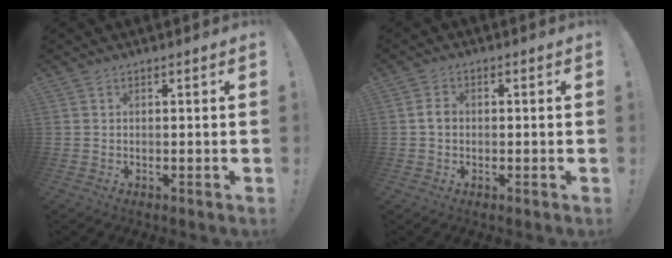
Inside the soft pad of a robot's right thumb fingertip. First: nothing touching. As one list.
[{"total": 2.5, "force": [-0.5, 2.0, 1.5], "torque": [-0.026, 0.011, -0.008]}]